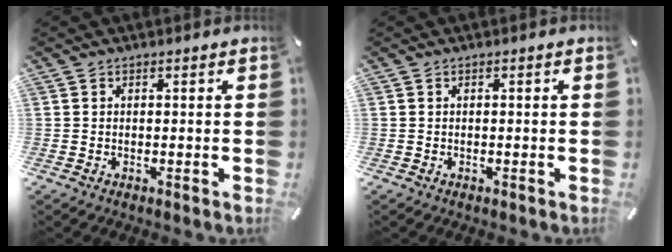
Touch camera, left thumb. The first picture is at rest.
{"total": 0.0}